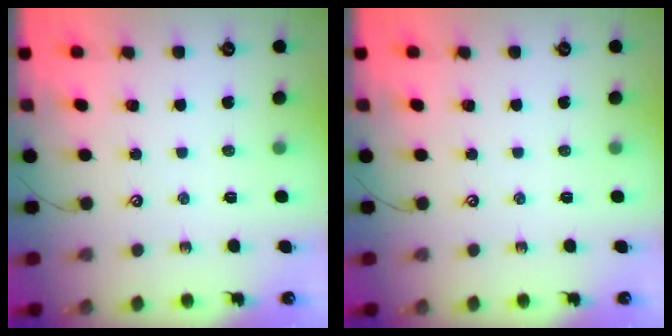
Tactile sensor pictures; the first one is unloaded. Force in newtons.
{"total": 0.0}